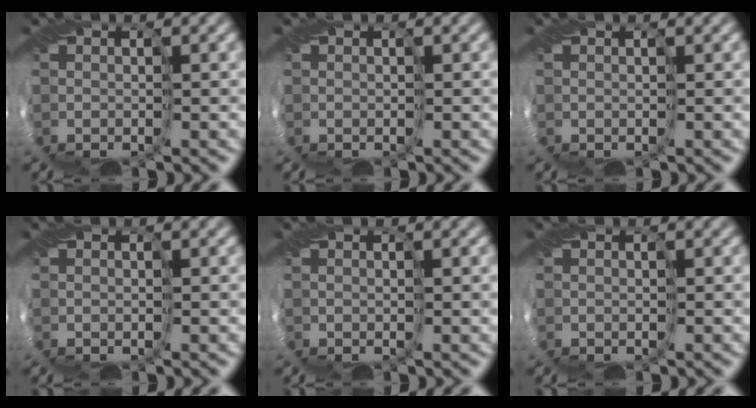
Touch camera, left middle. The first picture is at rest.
{"total": 0.0}
{"total": 0.5, "force": [0.5, -0.3, 0.0], "torque": [0.000, 0.005, 0.006]}
{"total": 0.0}
{"total": 0.7, "force": [0.3, -0.2, 0.6], "torque": [-0.005, 0.004, 0.004]}
{"total": 0.0}